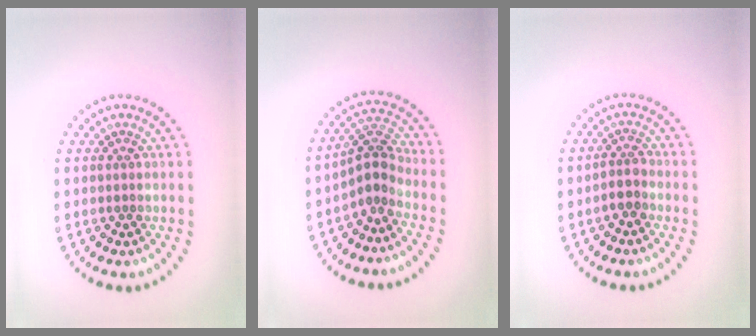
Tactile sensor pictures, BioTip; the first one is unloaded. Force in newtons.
{"total": 2.8, "press": 2.3, "slide": 1.6}
{"total": 1.8, "press": 1.4, "slide": 1.1}